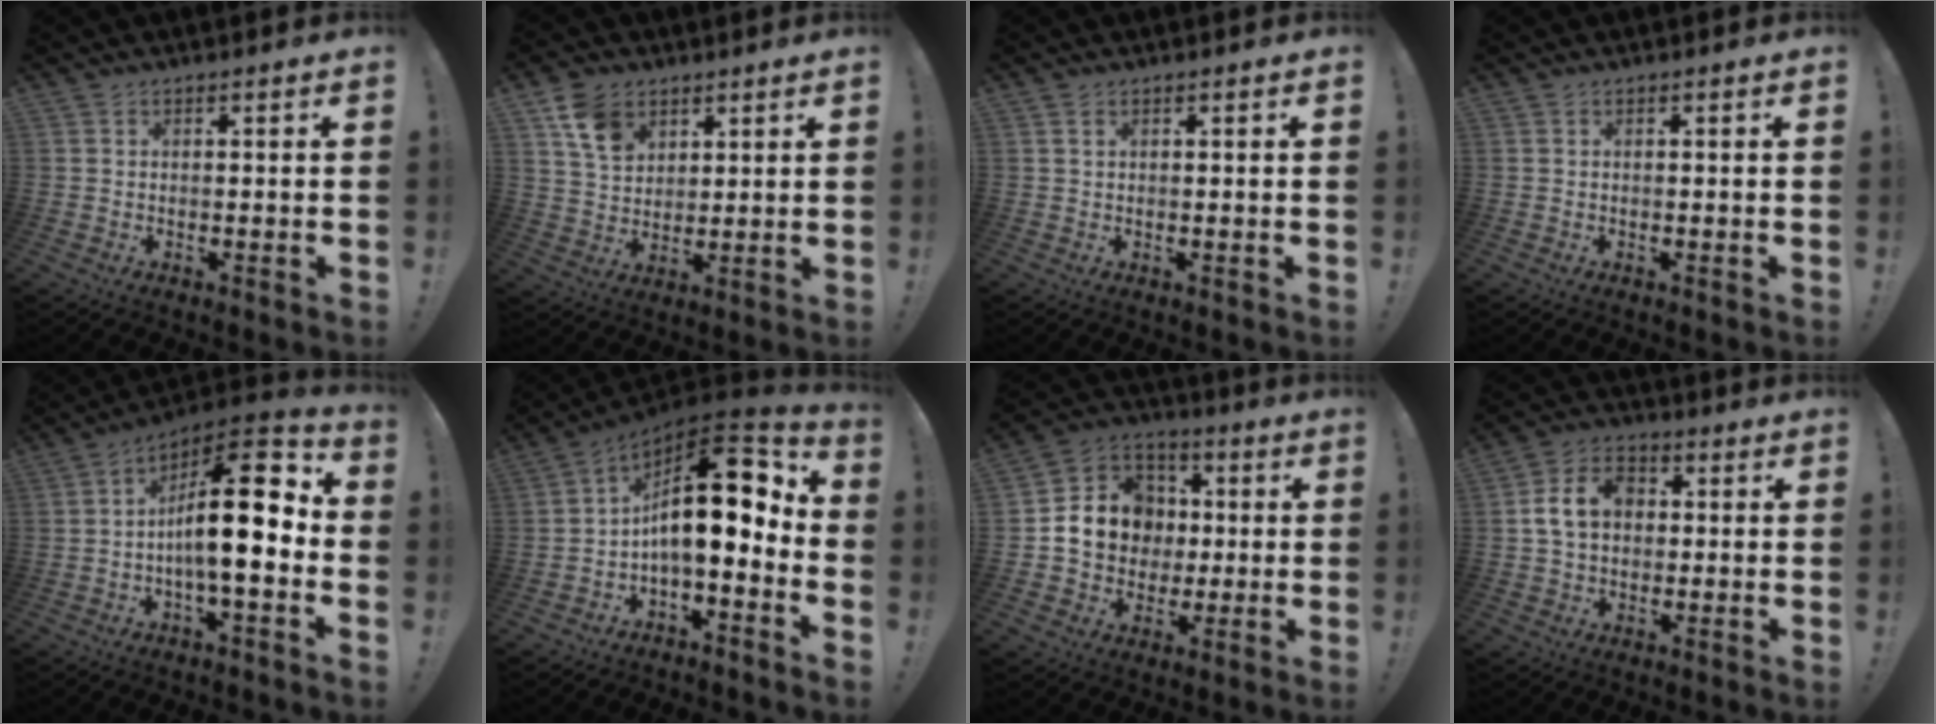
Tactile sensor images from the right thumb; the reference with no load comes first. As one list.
[{"total": 10.2, "force": [5.8, 7.0, 4.6], "torque": [-0.071, -0.023, 0.112]}, {"total": 0.9, "force": [0.5, 0.4, 0.6], "torque": [-0.006, -0.002, 0.008]}, {"total": 0.0}, {"total": 18.7, "force": [0.1, 5.9, 17.8], "torque": [-0.270, 0.002, -0.001]}, {"total": 17.2, "force": [3.0, 6.9, 15.5], "torque": [-0.262, -0.013, 0.049]}, {"total": 13.5, "force": [0.0, 12.1, 6.0], "torque": [-0.083, 0.012, 0.011]}, {"total": 10.4, "force": [1.1, 8.0, 6.6], "torque": [-0.113, 0.018, 0.025]}]